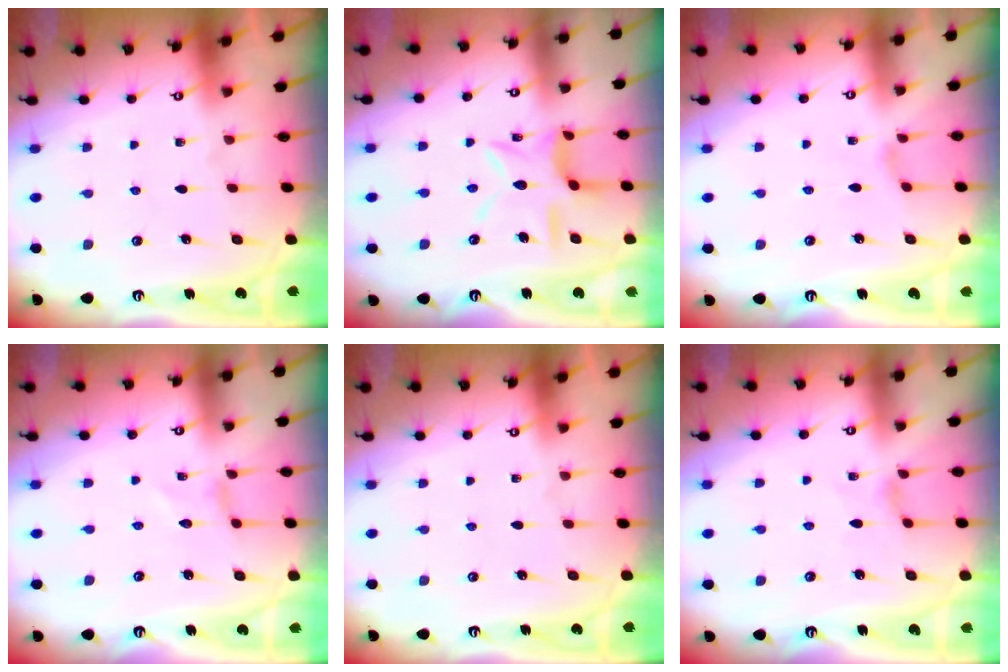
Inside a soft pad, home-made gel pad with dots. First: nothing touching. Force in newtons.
{"total": 11.9, "press": 11.8, "slide": 1.2}
{"total": 1.0, "press": 1.0, "slide": 0.3}
{"total": 0.0}
{"total": 0.0}
{"total": 0.9, "press": 0.9, "slide": 0.2}